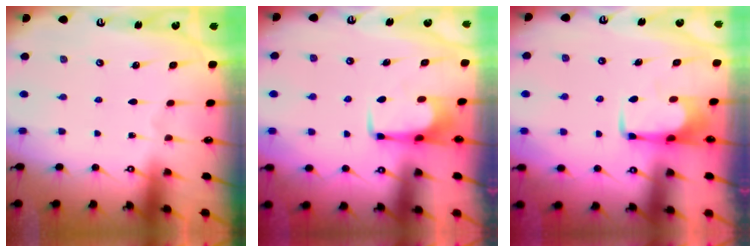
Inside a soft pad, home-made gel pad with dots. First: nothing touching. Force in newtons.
{"total": 1.6, "press": 1.5, "slide": 0.5}
{"total": 1.5, "press": 1.5, "slide": 0.2}